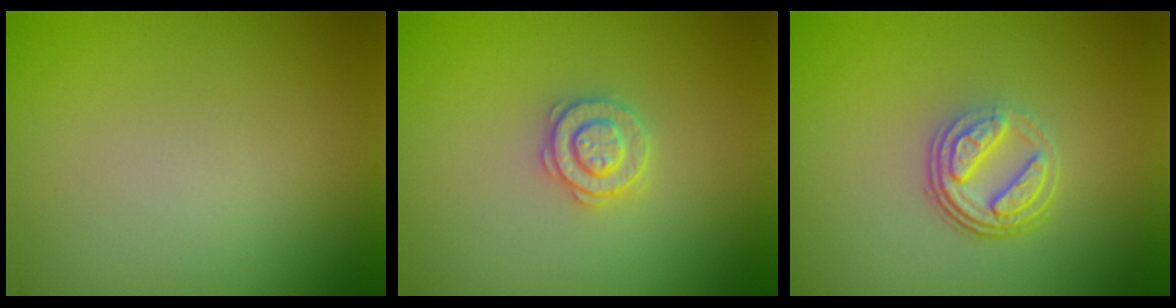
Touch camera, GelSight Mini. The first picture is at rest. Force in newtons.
{"total": 2.6, "press": 2.5, "slide": 0.5}
{"total": 3.8, "press": 2.7, "slide": 2.7}